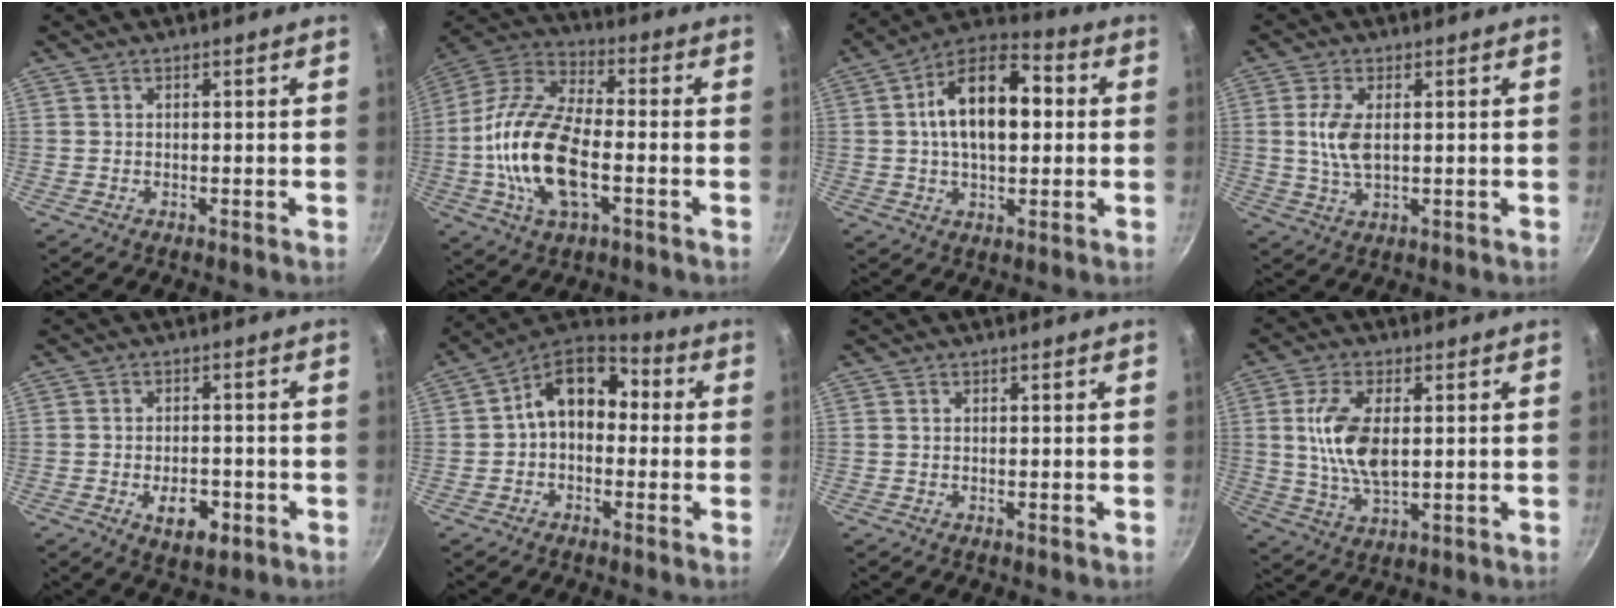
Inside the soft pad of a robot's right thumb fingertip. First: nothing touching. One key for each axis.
{"total": 19.3, "fx": -3.5, "fy": 9.1, "fz": 16.7, "tx": -0.338, "ty": 0.024, "tz": -0.066}
{"total": 16.1, "fx": 2.0, "fy": 8.9, "fz": 13.3, "tx": -0.202, "ty": 0.027, "tz": 0.023}
{"total": 6.0, "fx": 0.7, "fy": 3.0, "fz": 5.2, "tx": -0.117, "ty": -0.004, "tz": 0.014}
{"total": 6.5, "fx": -2.4, "fy": 3.5, "fz": 4.9, "tx": -0.063, "ty": 0.007, "tz": -0.031}
{"total": 12.1, "fx": 0.4, "fy": 8.2, "fz": 8.9, "tx": -0.103, "ty": 0.042, "tz": -0.012}
{"total": 0.0}
{"total": 11.0, "fx": 1.3, "fy": 5.4, "fz": 9.6, "tx": -0.195, "ty": -0.010, "tz": 0.029}